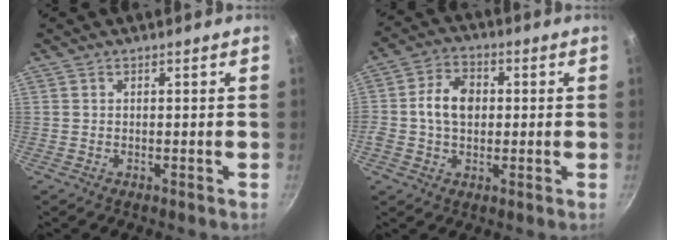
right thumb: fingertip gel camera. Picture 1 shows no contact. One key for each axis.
{"total": 8.4, "fx": 0.4, "fy": 6.3, "fz": 5.6, "tx": -0.080, "ty": 0.013, "tz": -0.006}